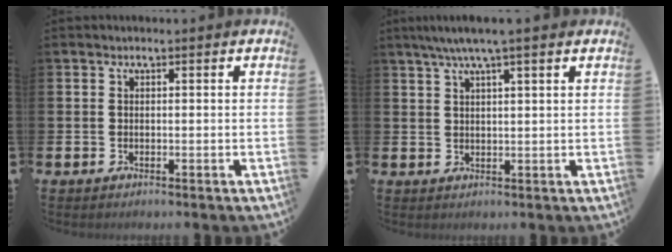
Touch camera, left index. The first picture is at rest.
{"total": 4.2, "force": [3.3, -0.2, 2.5], "torque": [-0.060, -0.002, 0.058]}